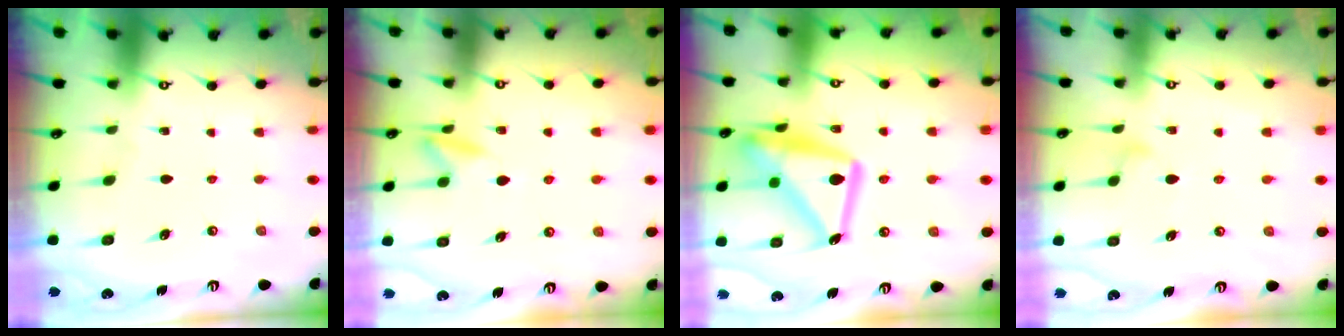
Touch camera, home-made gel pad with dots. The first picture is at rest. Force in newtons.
{"total": 9.9, "press": 9.8, "slide": 1.4}
{"total": 18.7, "press": 18.6, "slide": 1.5}
{"total": 10.2, "press": 10.1, "slide": 0.5}